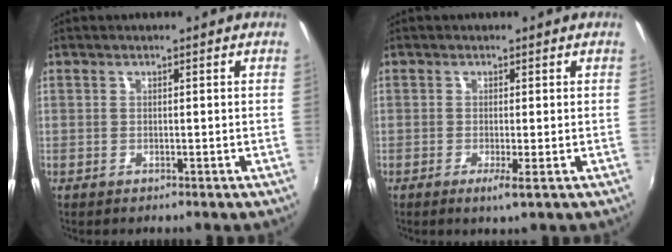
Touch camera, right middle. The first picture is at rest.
{"total": 1.8, "force": [-0.6, -0.4, 1.7], "torque": [-0.036, -0.006, -0.011]}